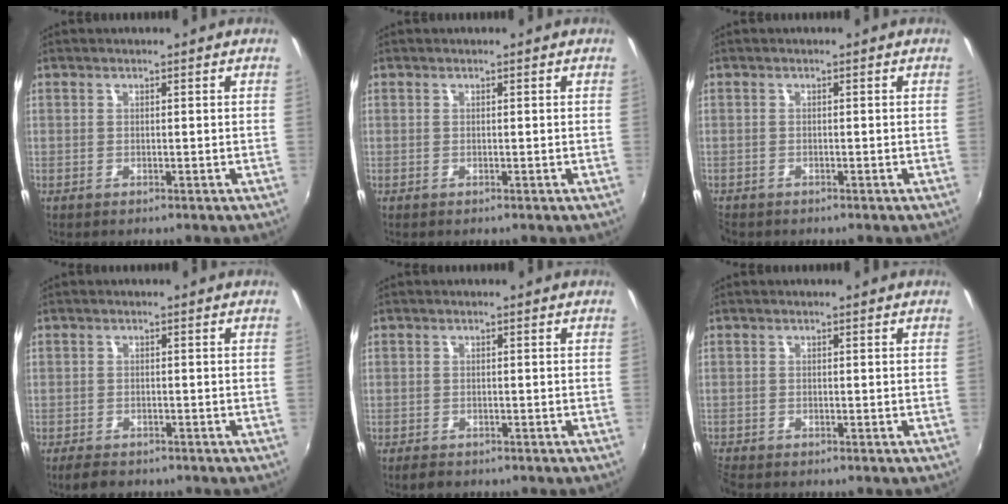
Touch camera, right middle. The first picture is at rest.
{"total": 0.0}
{"total": 1.3, "force": [-1.1, 0.6, 0.1], "torque": [-0.008, -0.003, -0.022]}
{"total": 3.9, "force": [-3.0, 2.0, 1.6], "torque": [-0.040, -0.009, -0.052]}
{"total": 2.3, "force": [-1.8, 1.4, 0.7], "torque": [-0.019, -0.005, -0.030]}
{"total": 2.1, "force": [-2.0, 0.4, 0.5], "torque": [-0.018, -0.013, -0.043]}